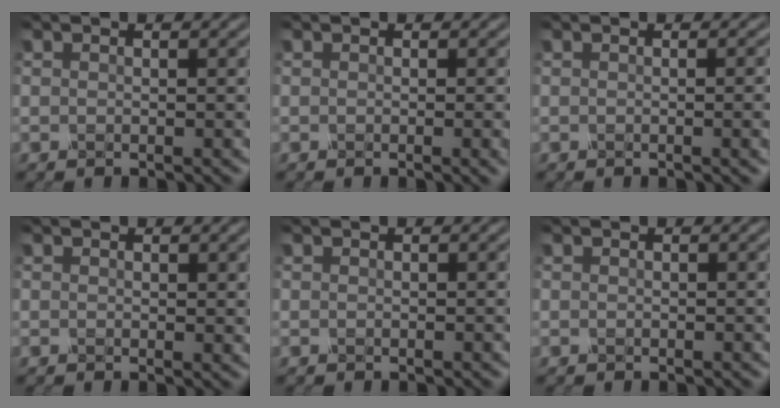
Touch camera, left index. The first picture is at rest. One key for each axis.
{"total": 1.8, "fx": -0.2, "fy": 0.6, "fz": 1.7, "tx": -0.014, "ty": -0.004, "tz": -0.002}
{"total": 3.6, "fx": -0.3, "fy": 1.5, "fz": 3.3, "tx": -0.020, "ty": 0.001, "tz": -0.003}
{"total": 0.5, "fx": 0.3, "fy": 0.4, "fz": 0.3, "tx": 0.000, "ty": -0.005, "tz": 0.004}
{"total": 0.0}
{"total": 0.0}